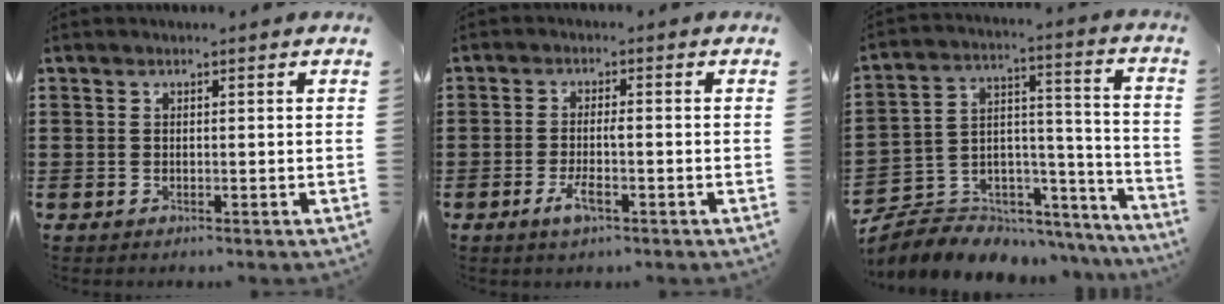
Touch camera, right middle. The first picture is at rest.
{"total": 3.4, "force": [-1.4, 0.9, 3.0], "torque": [-0.063, -0.002, -0.030]}
{"total": 5.8, "force": [-4.9, 3.1, 0.3], "torque": [-0.019, -0.006, -0.095]}